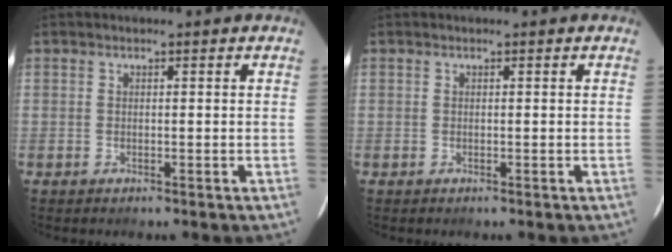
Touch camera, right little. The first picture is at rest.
{"total": 0.0}